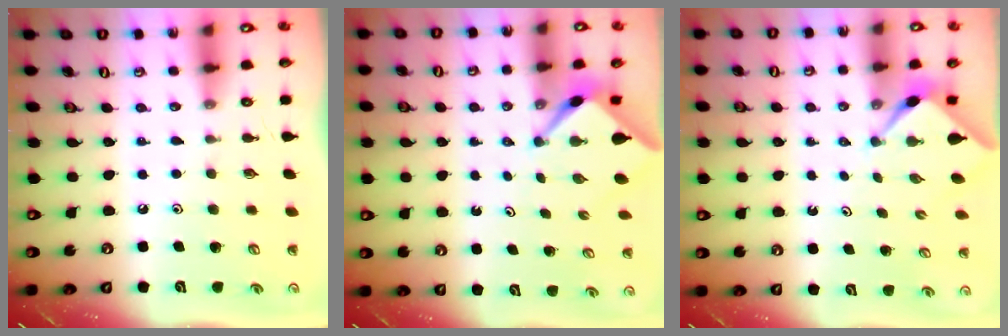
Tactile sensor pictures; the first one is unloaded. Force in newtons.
{"total": 2.5, "press": 2.5, "slide": 0.2}
{"total": 2.3, "press": 2.3, "slide": 0.1}